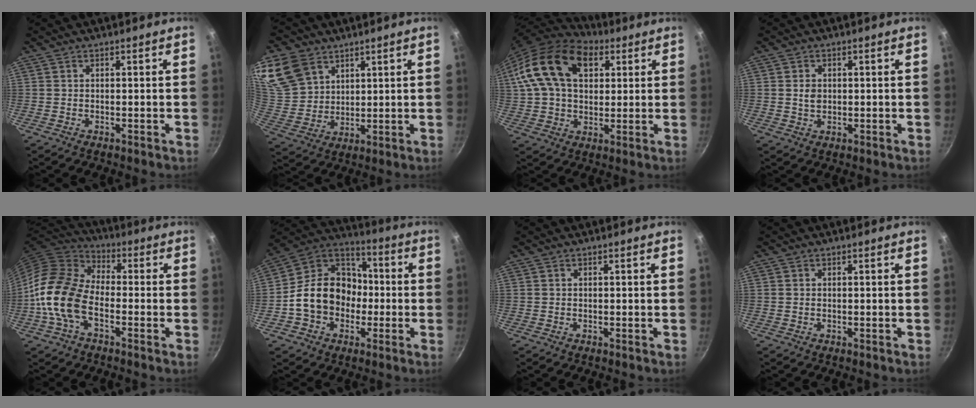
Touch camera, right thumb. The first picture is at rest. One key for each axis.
{"total": 14.3, "fx": 7.9, "fy": 10.3, "fz": 6.1, "tx": -0.113, "ty": -0.023, "tz": 0.167}
{"total": 18.9, "fx": 6.6, "fy": 12.4, "fz": 12.7, "tx": -0.206, "ty": 0.006, "tz": 0.106}
{"total": 2.6, "fx": 0.3, "fy": 2.0, "fz": 1.6, "tx": -0.021, "ty": 0.000, "tz": 0.006}
{"total": 14.3, "fx": -4.0, "fy": 8.5, "fz": 10.7, "tx": -0.188, "ty": 0.036, "tz": -0.100}
{"total": 19.8, "fx": -2.4, "fy": 16.1, "fz": 11.2, "tx": -0.165, "ty": 0.058, "tz": -0.043}
{"total": 0.0}
{"total": 0.0}